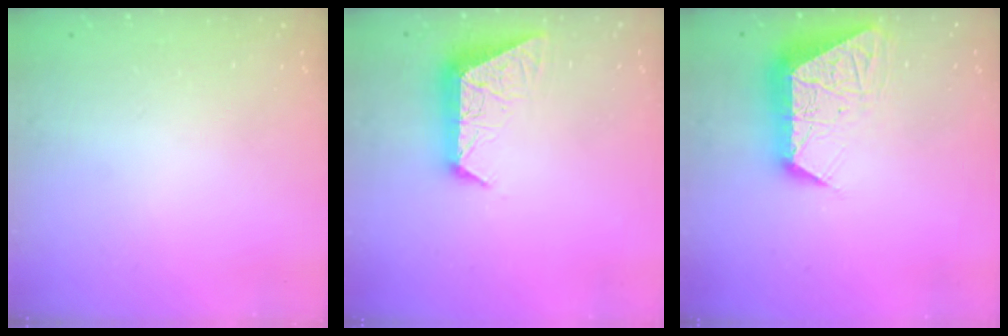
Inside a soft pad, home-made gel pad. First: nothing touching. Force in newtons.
{"total": 9.6, "press": 9.6, "slide": 0.6}
{"total": 12.2, "press": 12.1, "slide": 1.2}